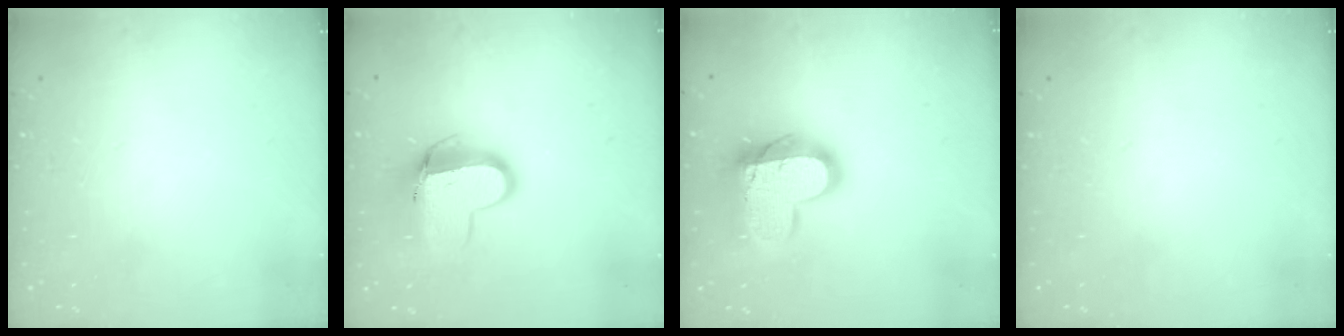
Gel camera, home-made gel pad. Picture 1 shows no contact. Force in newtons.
{"total": 11.6, "press": 11.5, "slide": 1.2}
{"total": 17.8, "press": 17.8, "slide": 1.3}
{"total": 0.0}